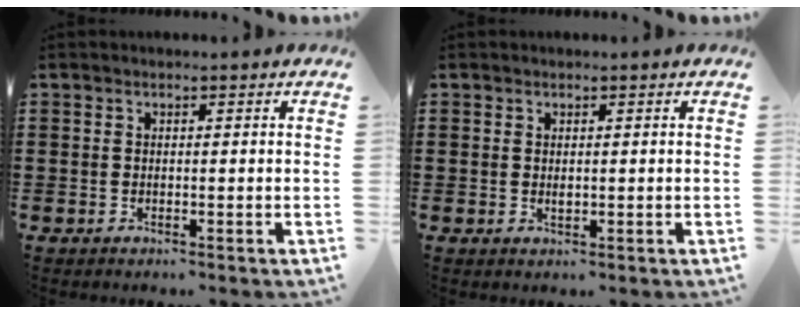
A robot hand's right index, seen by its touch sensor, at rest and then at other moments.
{"total": 0.8, "force": [0.1, 0.5, 0.6], "torque": [-0.013, 0.003, 0.001]}